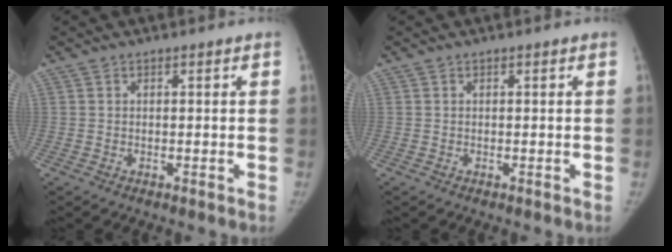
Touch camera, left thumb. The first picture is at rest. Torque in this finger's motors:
{"motor_torque": [0.01, 0.01, 0.32, -0.23, 0.00]}